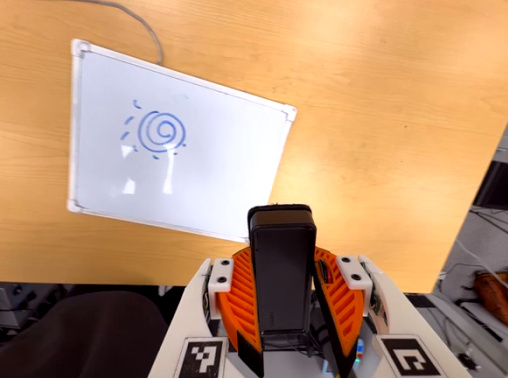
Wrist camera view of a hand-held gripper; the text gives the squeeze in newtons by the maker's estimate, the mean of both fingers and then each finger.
{"total": 7.8, "left": 7.0, "right": 8.6}